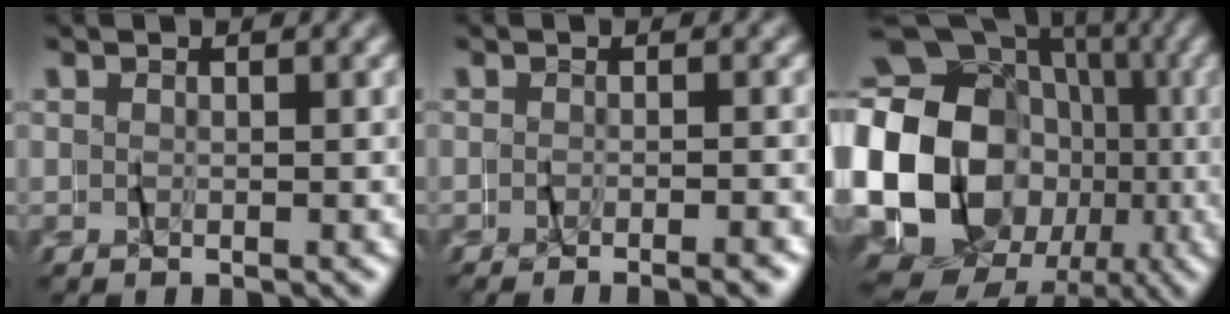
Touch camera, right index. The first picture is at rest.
{"total": 1.9, "force": [-1.8, -0.1, 0.5], "torque": [-0.009, 0.000, -0.033]}
{"total": 21.3, "force": [-4.6, 17.8, 10.7], "torque": [-0.225, -0.063, -0.075]}